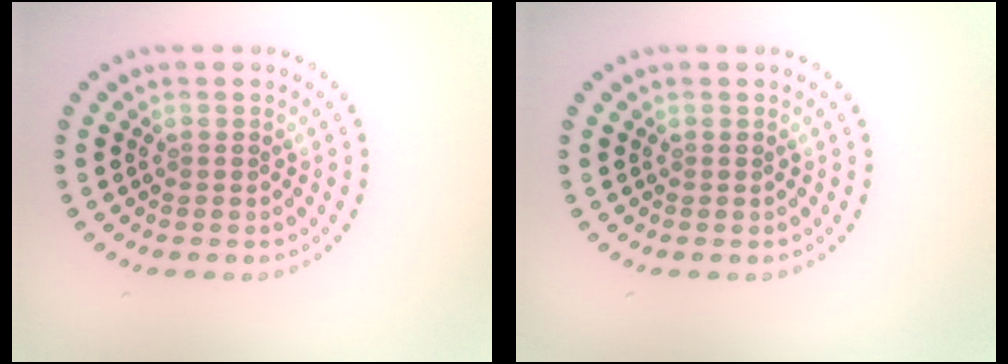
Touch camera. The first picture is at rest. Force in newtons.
{"total": 0.0}